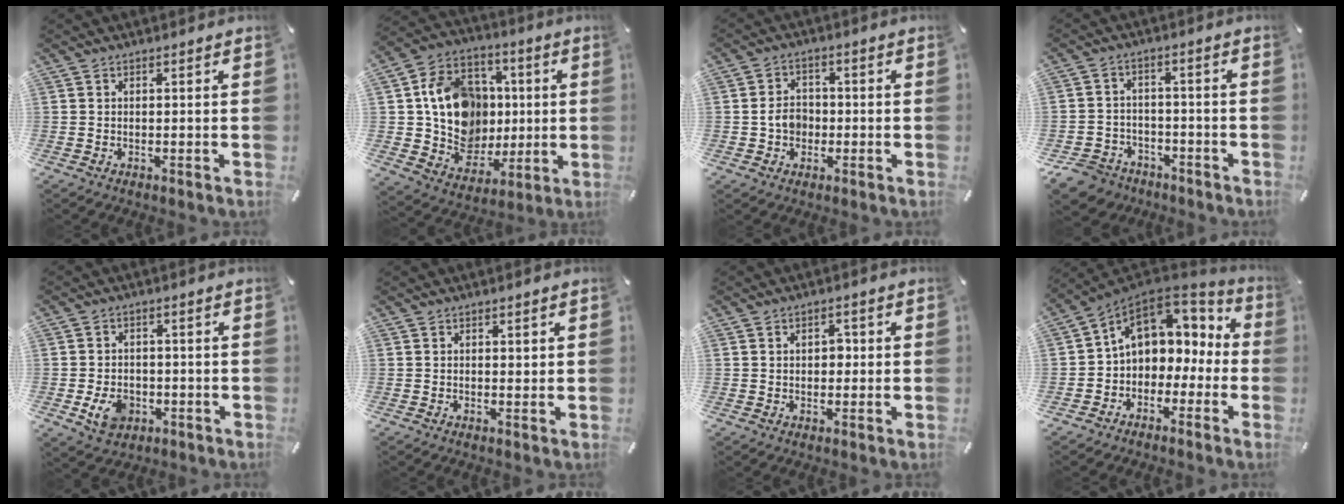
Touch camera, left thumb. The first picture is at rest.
{"total": 17.3, "force": [1.7, 15.0, 8.4], "torque": [-0.144, 0.004, 0.048]}
{"total": 5.2, "force": [-1.0, 4.3, 2.6], "torque": [-0.047, 0.006, -0.021]}
{"total": 7.2, "force": [-4.9, 5.0, 1.6], "torque": [-0.042, 0.029, -0.095]}
{"total": 6.6, "force": [-2.0, 5.2, 3.5], "torque": [-0.076, 0.002, -0.037]}
{"total": 0.9, "force": [0.4, 0.7, 0.5], "torque": [-0.003, -0.002, 0.005]}
{"total": 2.9, "force": [0.2, 2.1, 2.0], "torque": [-0.026, 0.002, -0.005]}
{"total": 10.2, "force": [3.5, 8.3, 4.8], "torque": [-0.103, -0.014, 0.068]}